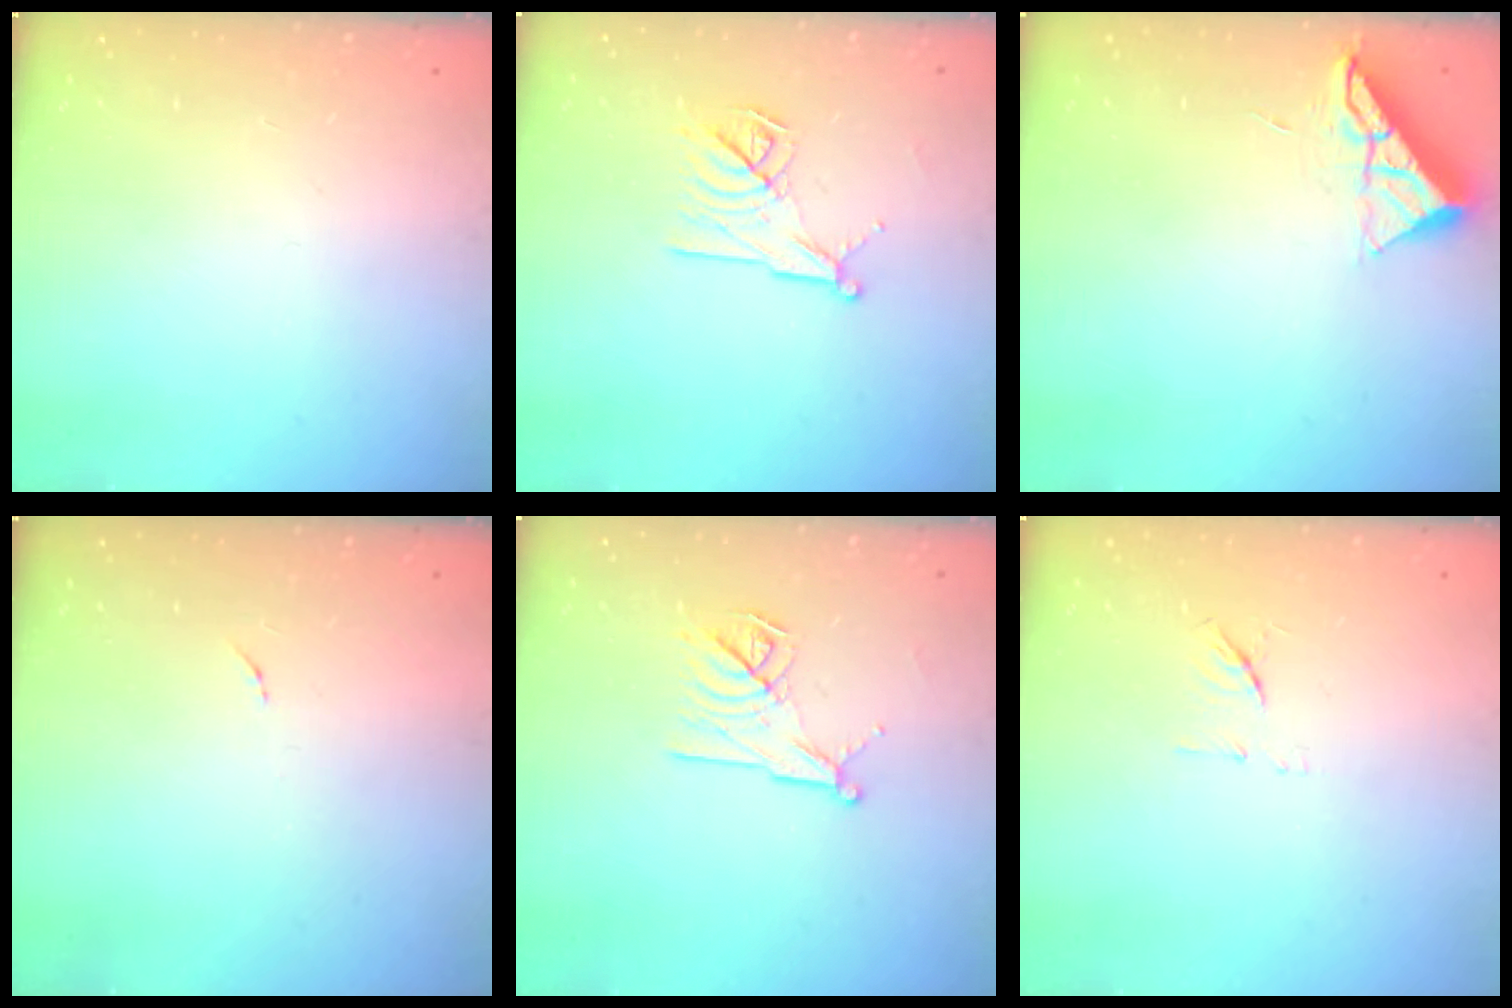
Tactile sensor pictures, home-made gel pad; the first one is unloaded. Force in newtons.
{"total": 11.3, "press": 11.3, "slide": 0.4}
{"total": 7.1, "press": 7.1, "slide": 0.4}
{"total": 4.2, "press": 4.2, "slide": 0.3}
{"total": 11.3, "press": 11.3, "slide": 0.4}
{"total": 6.8, "press": 6.6, "slide": 1.2}